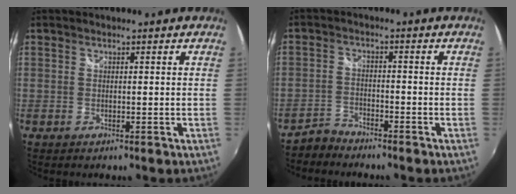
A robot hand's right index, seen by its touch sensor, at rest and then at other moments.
{"total": 3.8, "force": [-3.6, 1.1, 0.3], "torque": [-0.015, 0.004, -0.071]}